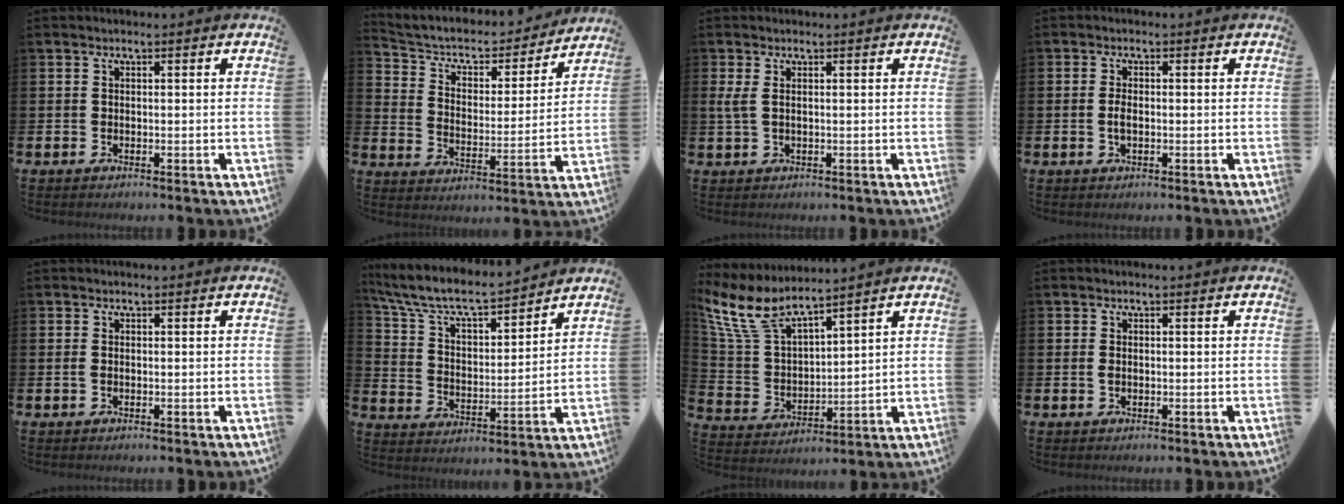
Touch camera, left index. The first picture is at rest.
{"total": 5.9, "force": [5.3, 2.2, 1.4], "torque": [-0.059, -0.039, 0.085]}
{"total": 1.6, "force": [0.8, 0.4, 1.3], "torque": [-0.035, 0.006, 0.015]}
{"total": 1.9, "force": [-0.1, 0.9, 1.6], "torque": [-0.023, 0.000, -0.006]}
{"total": 0.6, "force": [-0.1, 0.3, 0.5], "torque": [-0.016, 0.006, -0.001]}
{"total": 8.2, "force": [7.6, 1.8, 2.6], "torque": [-0.088, -0.052, 0.131]}
{"total": 8.0, "force": [6.8, 2.5, 3.4], "torque": [-0.103, -0.030, 0.121]}
{"total": 0.8, "force": [0.0, 0.5, 0.7], "torque": [-0.013, 0.004, -0.001]}